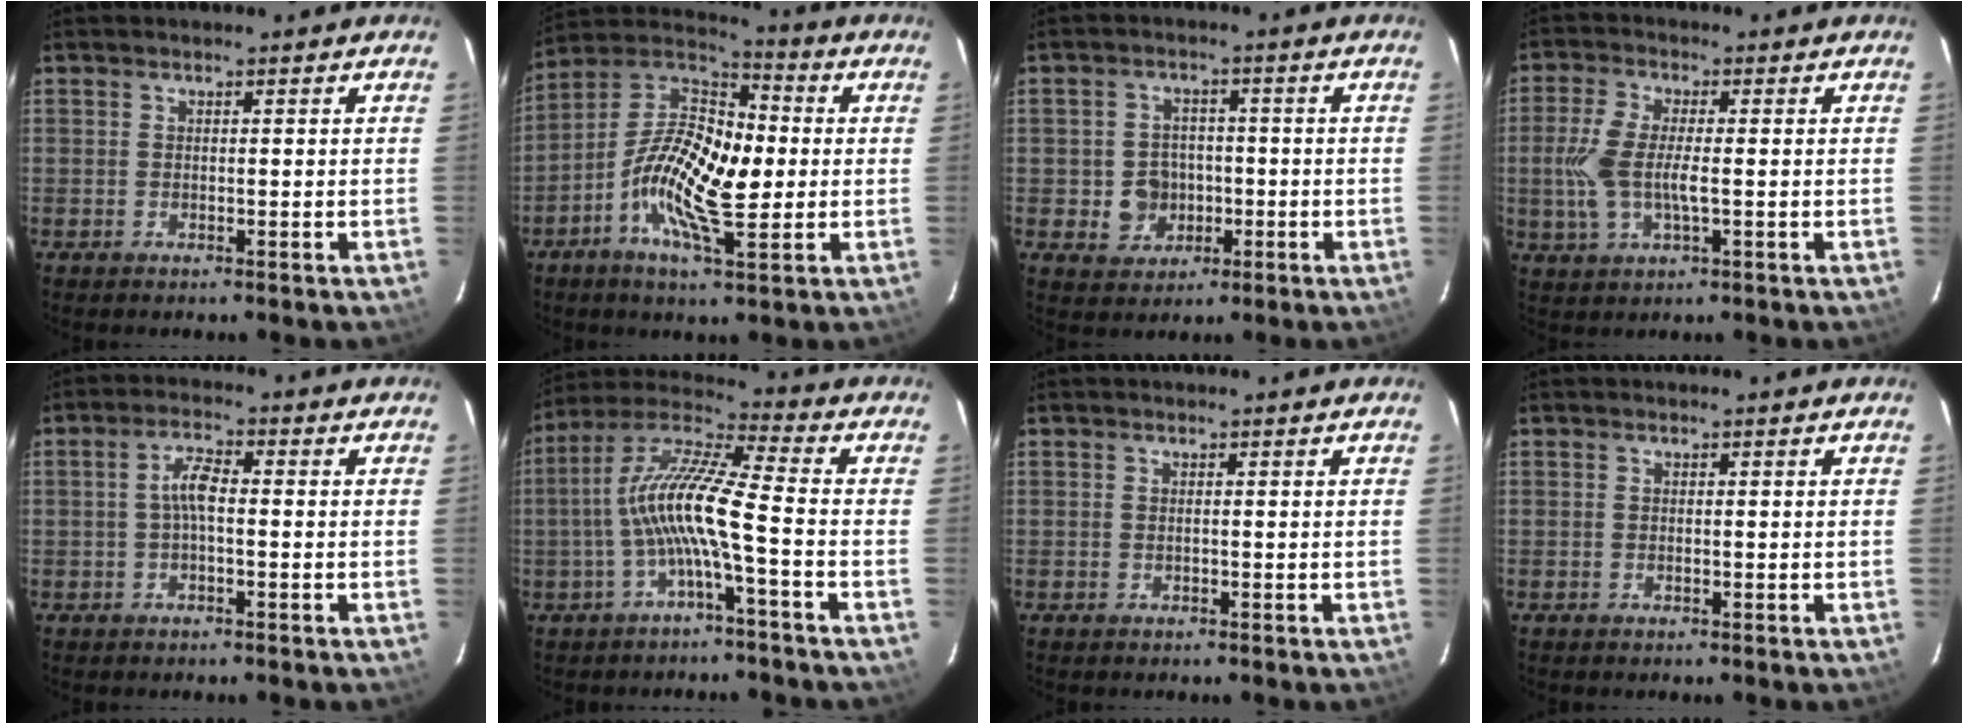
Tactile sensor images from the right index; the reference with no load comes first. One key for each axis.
{"total": 16.0, "fx": -1.9, "fy": 6.8, "fz": 14.4, "tx": -0.271, "ty": 0.011, "tz": -0.051}
{"total": 5.9, "fx": -1.3, "fy": 5.4, "fz": 1.7, "tx": -0.045, "ty": 0.015, "tz": -0.007}
{"total": 7.9, "fx": -0.8, "fy": 3.0, "fz": 7.3, "tx": -0.164, "ty": 0.001, "tz": -0.016}
{"total": 3.7, "fx": -0.4, "fy": 1.2, "fz": 3.4, "tx": -0.071, "ty": 0.013, "tz": -0.009}
{"total": 11.2, "fx": -3.0, "fy": 0.4, "fz": 10.7, "tx": -0.221, "ty": 0.015, "tz": -0.060}
{"total": 0.0}
{"total": 0.0}